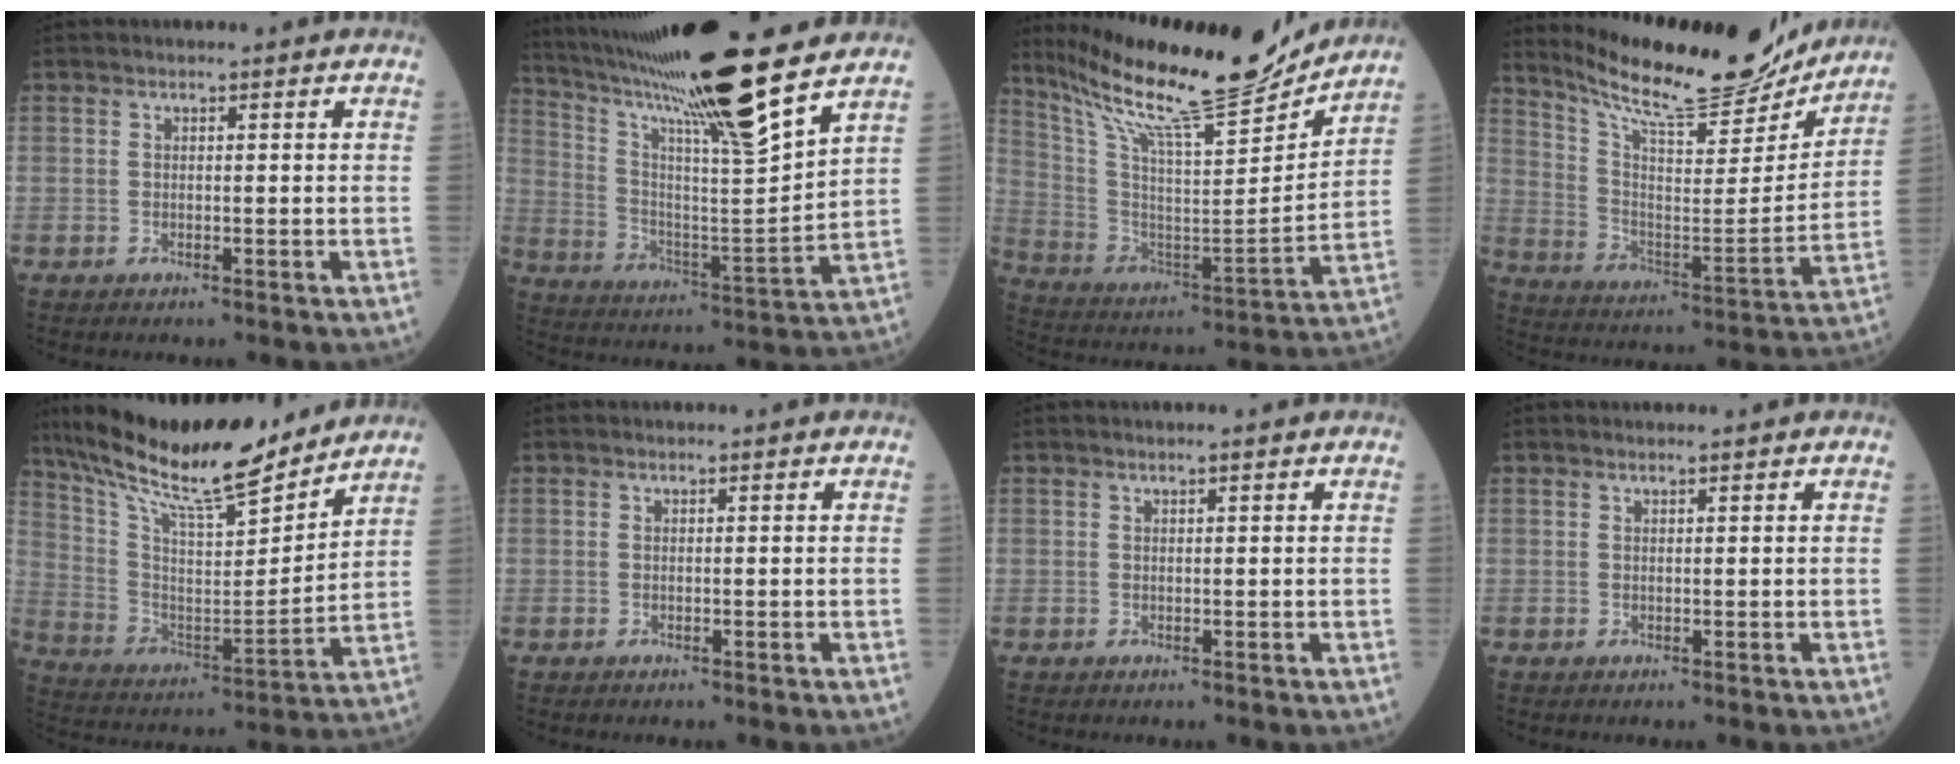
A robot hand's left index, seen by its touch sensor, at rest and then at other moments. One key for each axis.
{"total": 21.2, "fx": 16.8, "fy": -0.8, "fz": 12.9, "tx": -0.225, "ty": -0.012, "tz": 0.285}
{"total": 22.5, "fx": 19.9, "fy": 1.2, "fz": 10.3, "tx": -0.193, "ty": -0.034, "tz": 0.326}
{"total": 21.6, "fx": 19.7, "fy": 3.0, "fz": 8.4, "tx": -0.148, "ty": -0.031, "tz": 0.299}
{"total": 20.5, "fx": 17.8, "fy": 2.3, "fz": 9.9, "tx": -0.184, "ty": -0.005, "tz": 0.303}
{"total": 0.0}
{"total": 0.6, "fx": 0.4, "fy": 0.0, "fz": 0.4, "tx": -0.011, "ty": 0.001, "tz": 0.009}
{"total": 0.6, "fx": 0.5, "fy": 0.0, "fz": 0.3, "tx": -0.009, "ty": 0.000, "tz": 0.009}